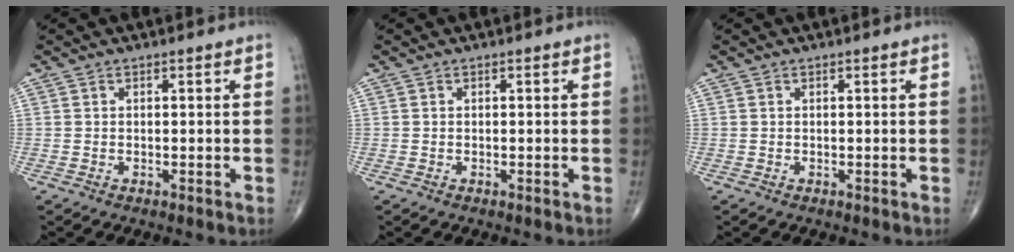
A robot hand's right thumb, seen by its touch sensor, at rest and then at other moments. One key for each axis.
{"total": 0.0}
{"total": 0.0}